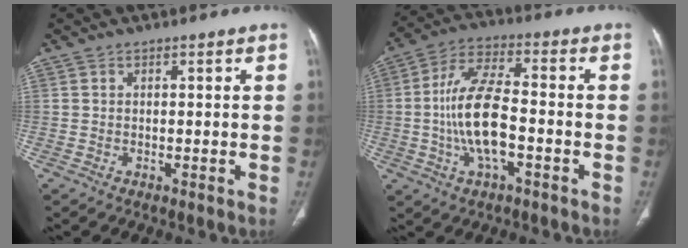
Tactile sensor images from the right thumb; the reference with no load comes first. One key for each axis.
{"total": 13.3, "fx": -2.5, "fy": 5.5, "fz": 11.9, "tx": -0.235, "ty": 0.027, "tz": -0.050}